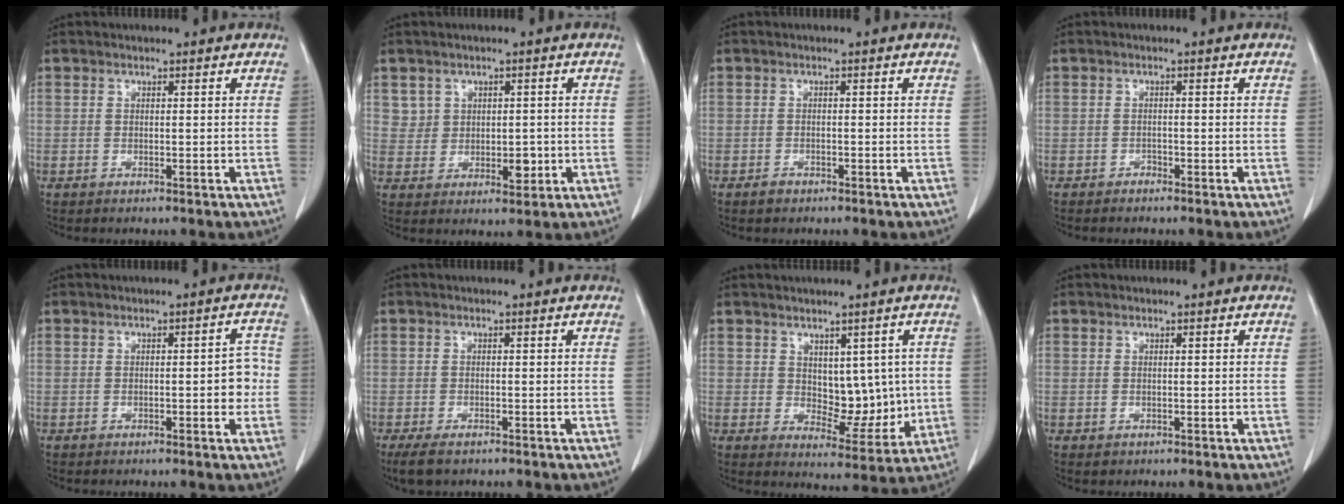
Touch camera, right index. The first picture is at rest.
{"total": 4.3, "force": [0.9, 3.8, 1.8], "torque": [-0.017, -0.003, 0.021]}
{"total": 1.2, "force": [-1.0, 0.6, 0.4], "torque": [-0.010, 0.000, -0.016]}
{"total": 0.8, "force": [-0.8, 0.2, 0.1], "torque": [-0.003, 0.001, -0.015]}
{"total": 3.6, "force": [-0.3, 1.3, 3.3], "torque": [-0.035, 0.010, -0.005]}
{"total": 3.5, "force": [-2.5, 1.3, 2.1], "torque": [-0.045, -0.009, -0.038]}
{"total": 7.5, "force": [1.0, 4.4, 6.0], "torque": [-0.072, -0.001, 0.031]}
{"total": 0.5, "force": [-0.1, 0.5, 0.1], "torque": [-0.001, 0.002, 0.000]}